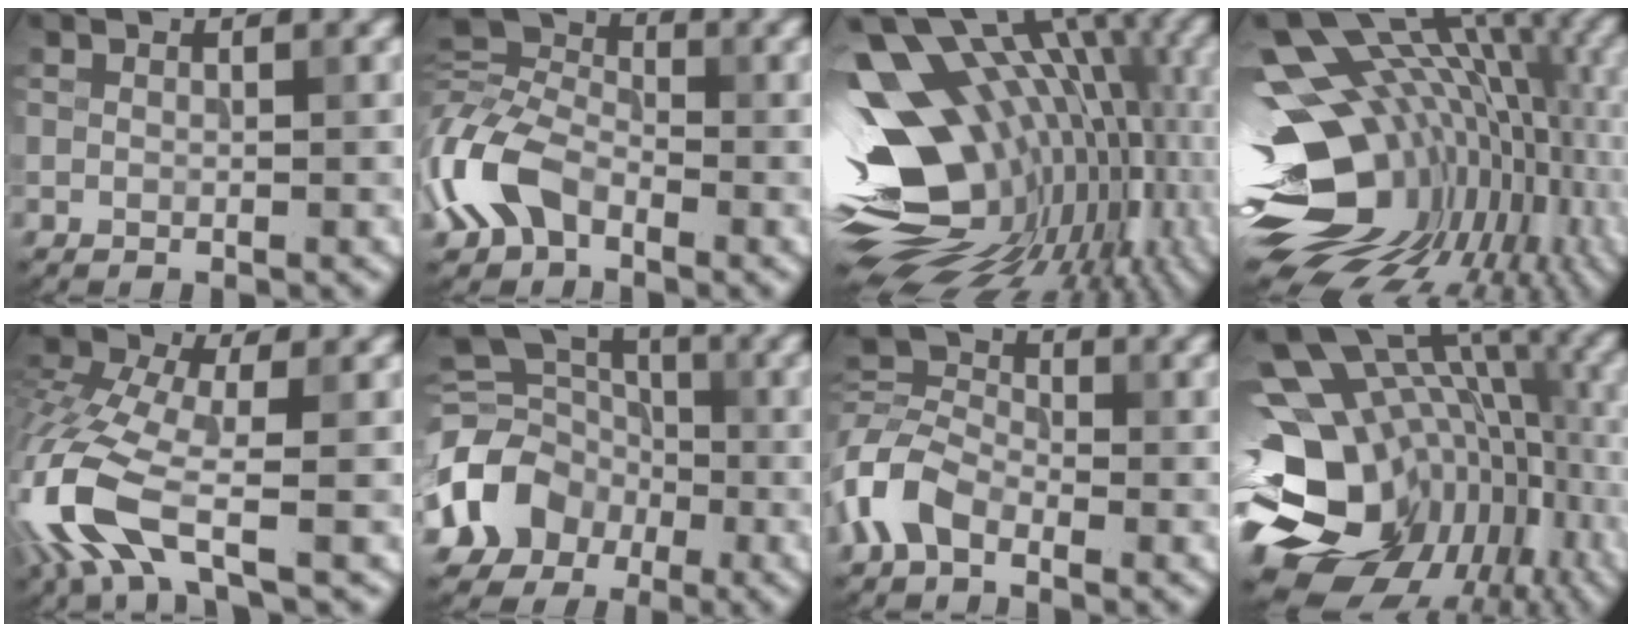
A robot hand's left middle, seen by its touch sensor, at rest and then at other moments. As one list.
[{"total": 6.8, "force": [-2.8, 4.6, 4.2], "torque": [-0.092, 0.011, -0.077]}, {"total": 17.6, "force": [0.8, 10.4, 14.3], "torque": [-0.215, -0.004, 0.031]}, {"total": 17.5, "force": [-1.7, 11.2, 13.4], "torque": [-0.192, -0.005, -0.002]}, {"total": 9.3, "force": [-3.9, 3.8, 7.5], "torque": [-0.185, -0.001, -0.092]}, {"total": 9.0, "force": [-3.4, 7.3, 4.0], "torque": [-0.075, -0.006, -0.079]}, {"total": 5.1, "force": [-2.8, 3.2, 2.8], "torque": [-0.061, 0.008, -0.072]}, {"total": 19.1, "force": [-6.2, 14.6, 10.7], "torque": [-0.177, -0.008, -0.062]}]